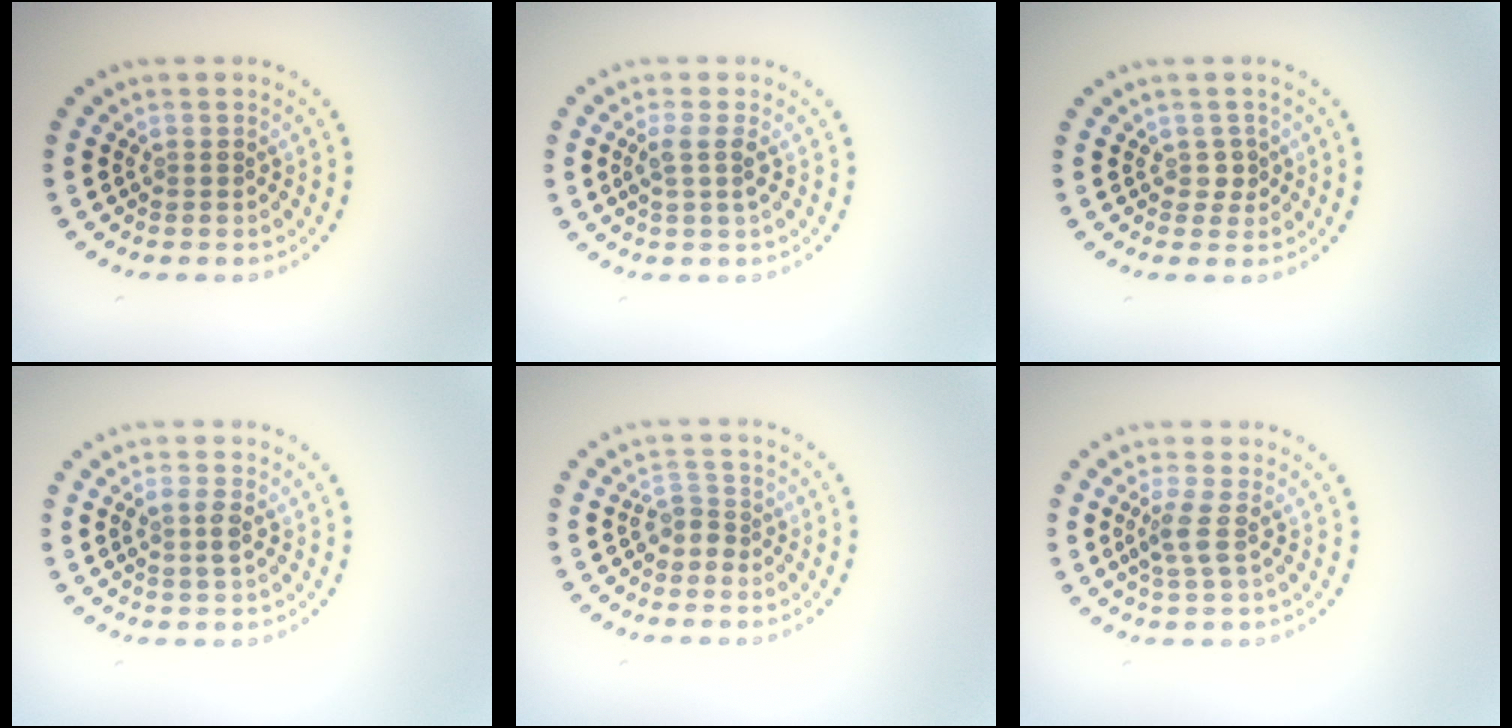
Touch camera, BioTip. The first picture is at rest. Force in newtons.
{"total": 1.8, "press": 1.5, "slide": 1.1}
{"total": 0.9, "press": 0.8, "slide": 0.5}
{"total": 1.7, "press": 1.6, "slide": 0.4}
{"total": 1.8, "press": 1.2, "slide": 1.3}
{"total": 2.0, "press": 1.5, "slide": 1.3}